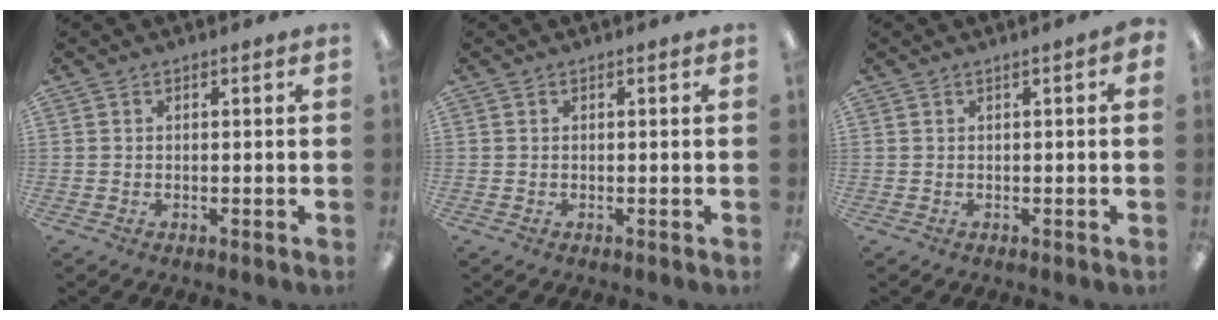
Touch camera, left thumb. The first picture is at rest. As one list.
[{"total": 0.0}, {"total": 0.8, "force": [0.0, 0.1, 0.8], "torque": [-0.012, 0.000, 0.001]}]